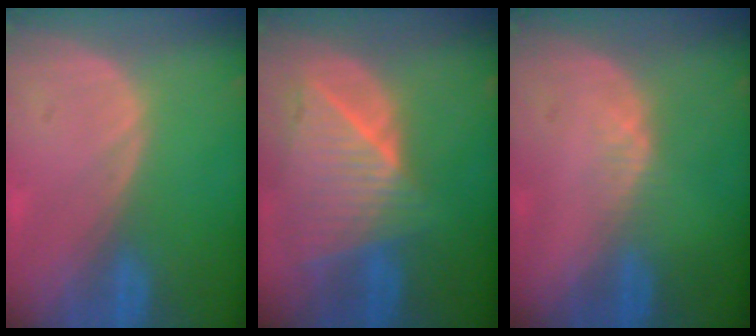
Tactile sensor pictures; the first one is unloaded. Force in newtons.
{"total": 9.2, "press": 8.3, "slide": 4.0}
{"total": 1.4, "press": 1.2, "slide": 0.7}